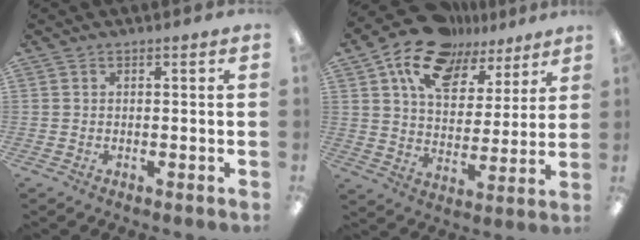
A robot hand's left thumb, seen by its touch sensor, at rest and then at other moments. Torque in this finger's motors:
{"motor_torque": [0.29, 0.33, 1.38, -1.39, 0.09]}